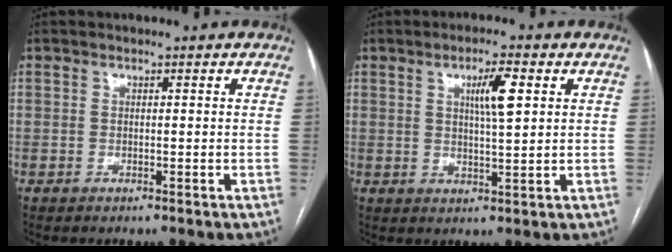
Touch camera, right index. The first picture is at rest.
{"total": 5.5, "force": [2.0, 0.6, 5.1], "torque": [-0.088, 0.002, 0.034]}